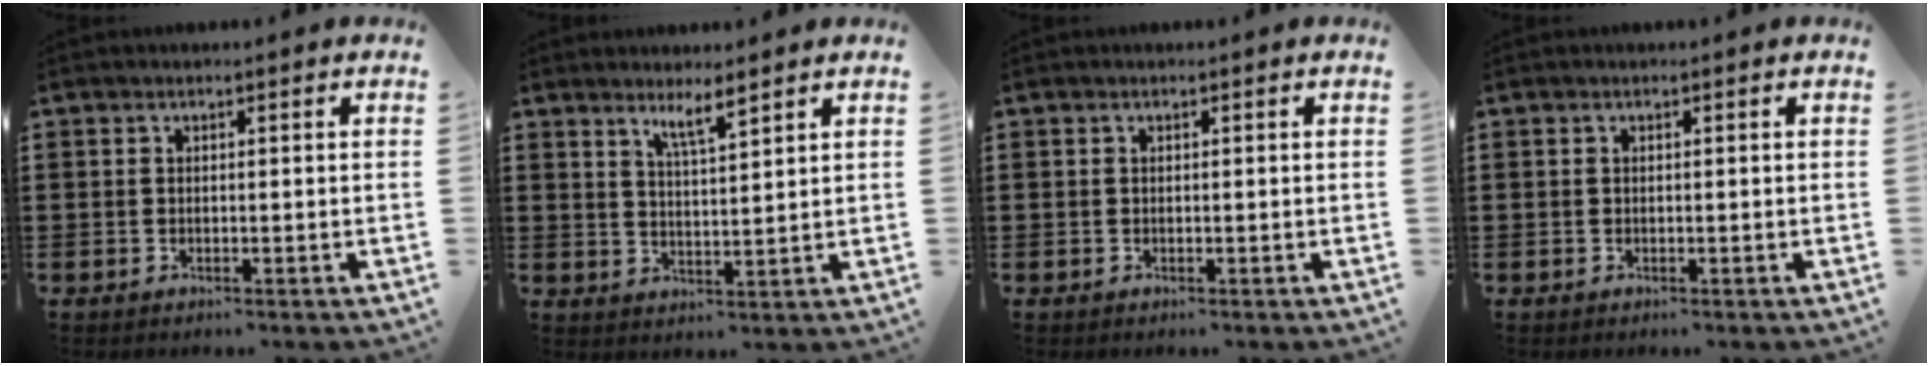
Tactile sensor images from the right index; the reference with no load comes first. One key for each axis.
{"total": 3.7, "fx": 2.9, "fy": 0.2, "fz": 2.3, "tx": -0.043, "ty": 0.000, "tz": 0.049}
{"total": 0.0}
{"total": 0.0}